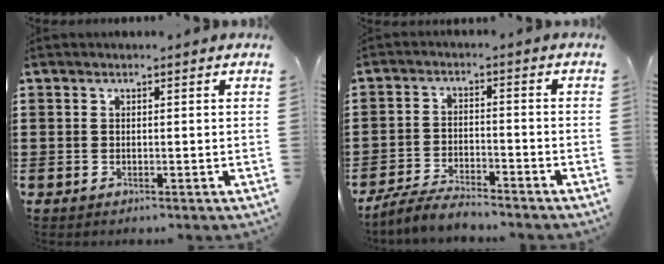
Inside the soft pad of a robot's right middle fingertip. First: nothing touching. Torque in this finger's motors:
{"motor_torque": [2.14, 0.00, 0.10, 0.07]}